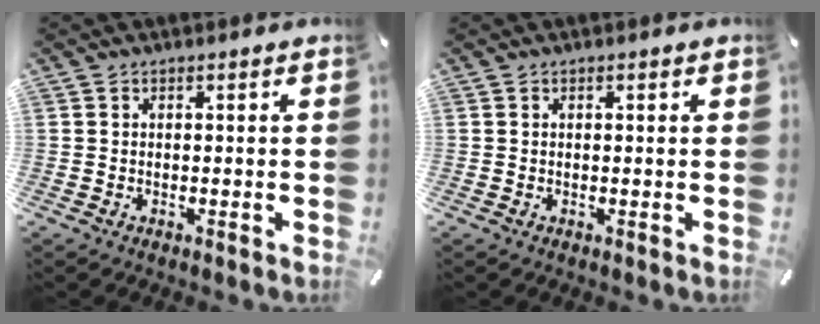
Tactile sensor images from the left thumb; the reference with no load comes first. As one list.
[{"total": 0.0}]